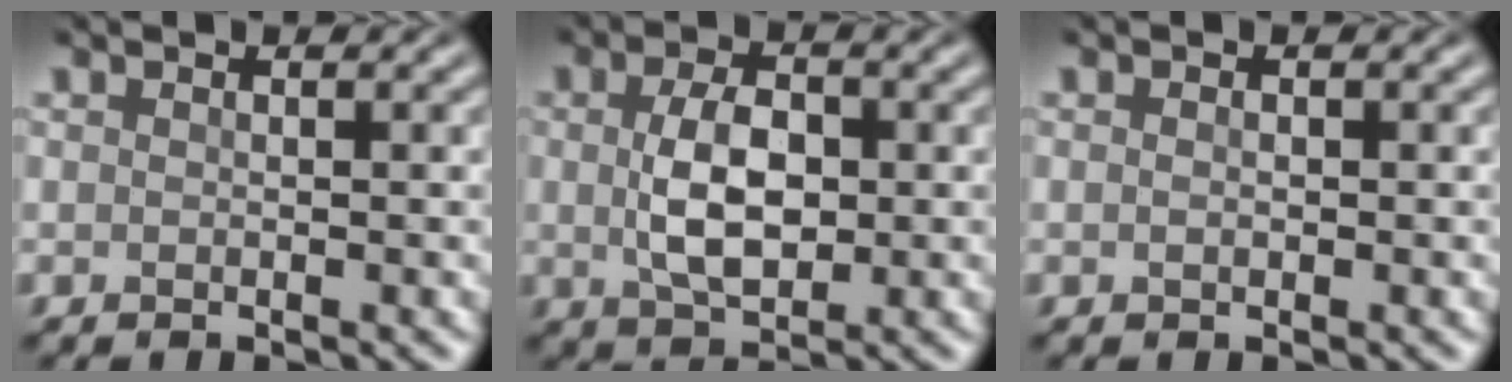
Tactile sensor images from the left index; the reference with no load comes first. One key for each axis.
{"total": 5.1, "fx": 0.2, "fy": 3.0, "fz": 4.2, "tx": -0.087, "ty": 0.002, "tz": 0.005}
{"total": 0.5, "fx": 0.0, "fy": 0.3, "fz": 0.4, "tx": -0.010, "ty": 0.001, "tz": 0.001}